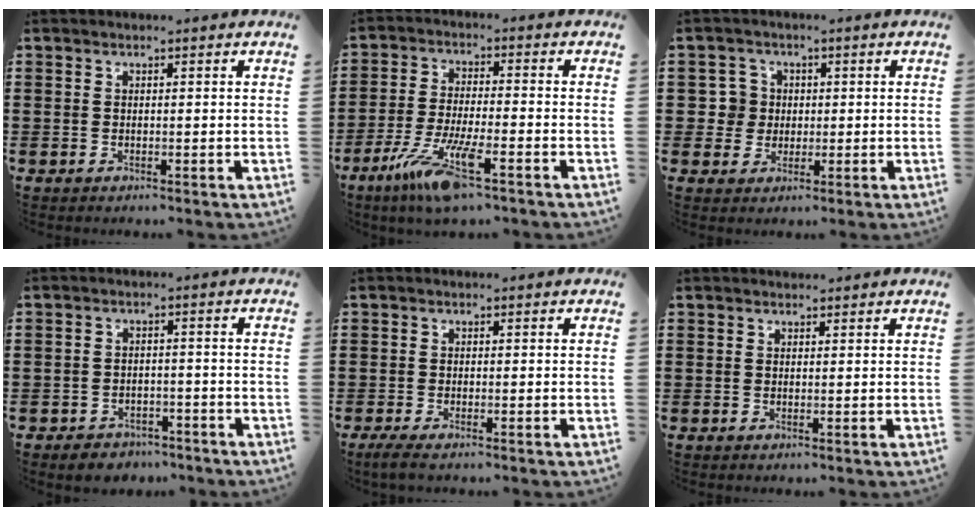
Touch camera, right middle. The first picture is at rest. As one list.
[{"total": 9.6, "force": [-5.7, 1.5, 7.6], "torque": [-0.163, -0.013, -0.108]}, {"total": 4.9, "force": [0.1, 4.8, 1.1], "torque": [-0.044, 0.014, 0.001]}, {"total": 2.8, "force": [-2.7, 0.7, -0.2], "torque": [-0.007, 0.000, -0.058]}, {"total": 1.6, "force": [-1.2, 0.2, 1.0], "torque": [-0.027, -0.006, -0.024]}, {"total": 0.7, "force": [0.7, 0.3, 0.0], "torque": [0.007, -0.004, 0.011]}]